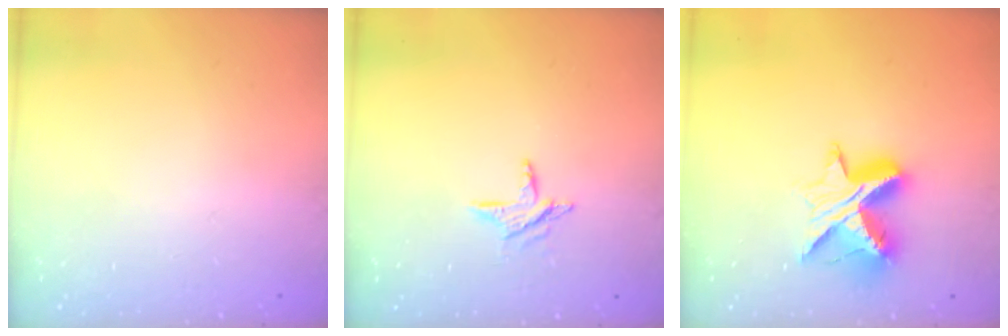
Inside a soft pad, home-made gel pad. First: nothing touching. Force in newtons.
{"total": 5.9, "press": 5.9, "slide": 0.5}
{"total": 11.2, "press": 11.2, "slide": 0.8}